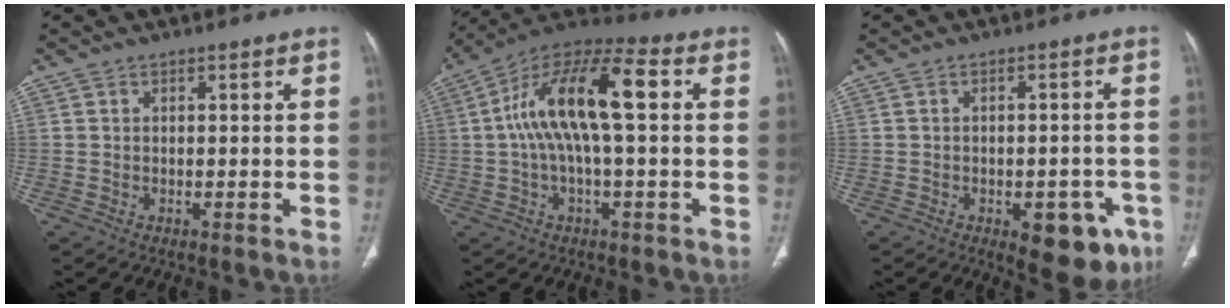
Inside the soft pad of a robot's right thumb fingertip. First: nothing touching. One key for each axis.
{"total": 15.7, "fx": 1.6, "fy": 5.4, "fz": 14.6, "tx": -0.281, "ty": 0.042, "tz": 0.021}
{"total": 10.5, "fx": -4.9, "fy": 5.1, "fz": 7.7, "tx": -0.060, "ty": 0.012, "tz": -0.053}